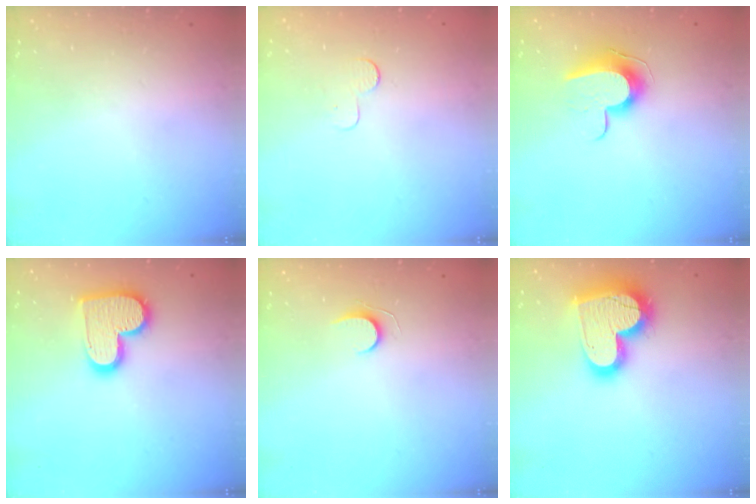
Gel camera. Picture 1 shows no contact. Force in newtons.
{"total": 2.9, "press": 2.9, "slide": 0.3}
{"total": 9.9, "press": 9.9, "slide": 0.3}
{"total": 14.0, "press": 13.9, "slide": 0.5}
{"total": 5.4, "press": 5.4, "slide": 0.5}
{"total": 20.1, "press": 20.1, "slide": 1.7}